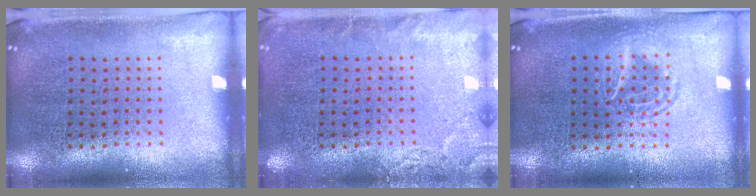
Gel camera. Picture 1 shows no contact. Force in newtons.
{"total": 2.2, "press": 2.2, "slide": 0.3}
{"total": 1.3, "press": 1.2, "slide": 0.2}